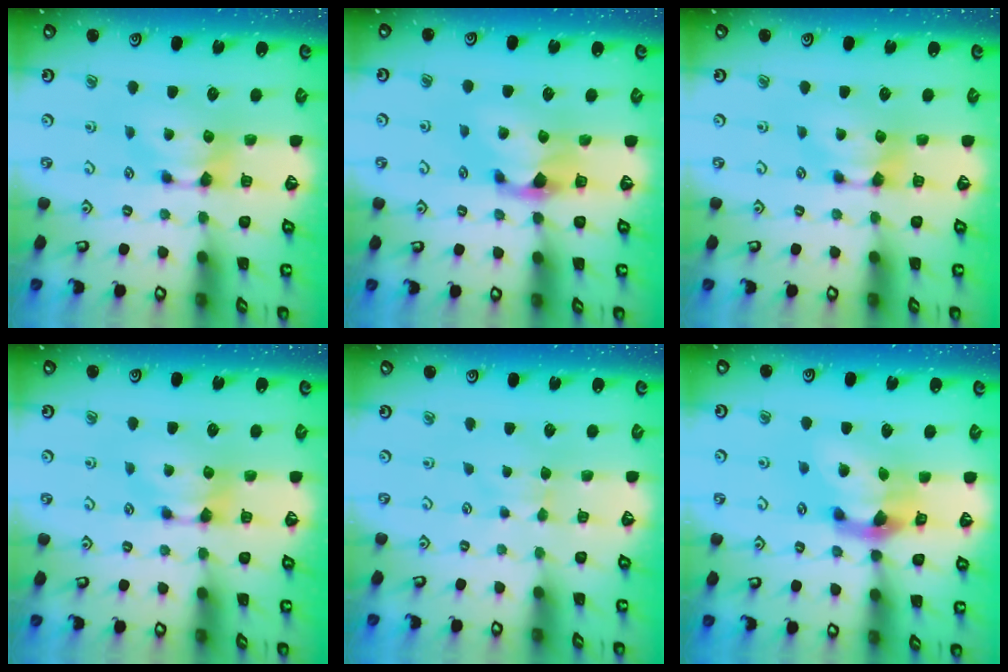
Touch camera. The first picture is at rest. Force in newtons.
{"total": 1.8, "press": 1.2, "slide": 1.4}
{"total": 0.0}
{"total": 0.0}
{"total": 2.3, "press": 2.2, "slide": 0.5}
{"total": 5.4, "press": 5.0, "slide": 1.9}